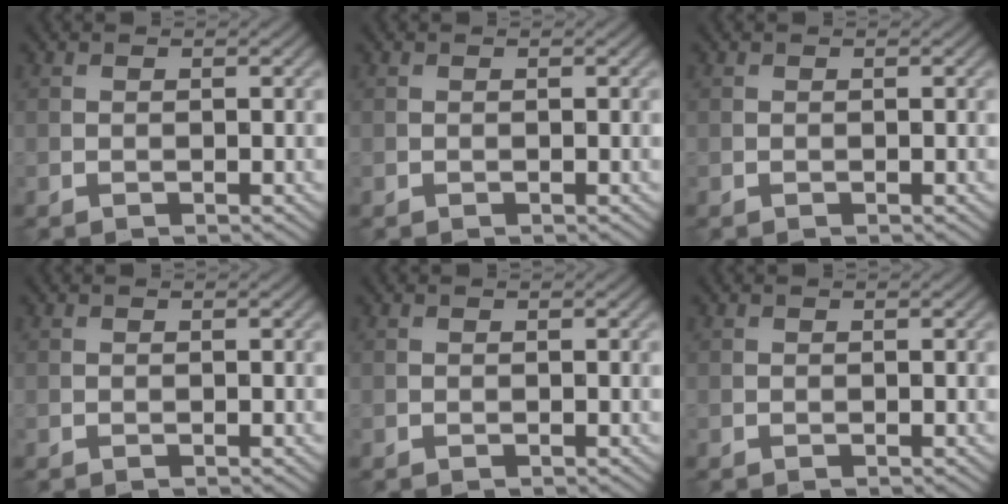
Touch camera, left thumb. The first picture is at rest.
{"total": 0.0}
{"total": 0.0}
{"total": 0.0}
{"total": 0.0}
{"total": 0.0}